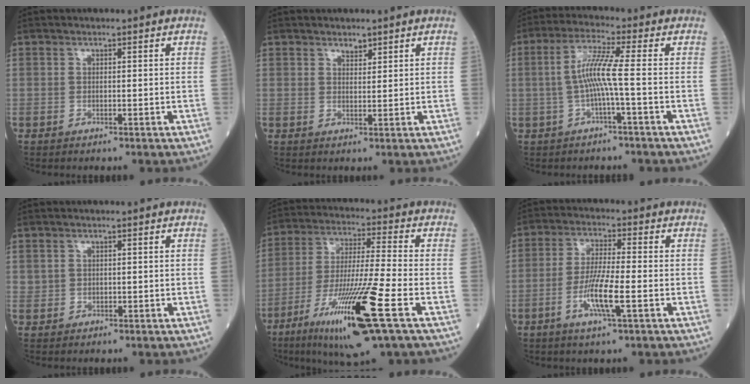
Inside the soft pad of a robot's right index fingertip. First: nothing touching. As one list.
[{"total": 1.5, "force": [1.2, 0.5, 0.6], "torque": [-0.009, -0.004, 0.020]}, {"total": 6.0, "force": [-0.8, -0.6, 5.9], "torque": [-0.122, 0.015, -0.016]}, {"total": 0.8, "force": [0.4, 0.7, 0.1], "torque": [0.008, 0.001, 0.004]}, {"total": 17.3, "force": [-8.0, 0.0, 15.3], "torque": [-0.303, -0.040, -0.143]}, {"total": 7.4, "force": [-2.5, 0.3, 7.0], "torque": [-0.134, -0.008, -0.049]}]